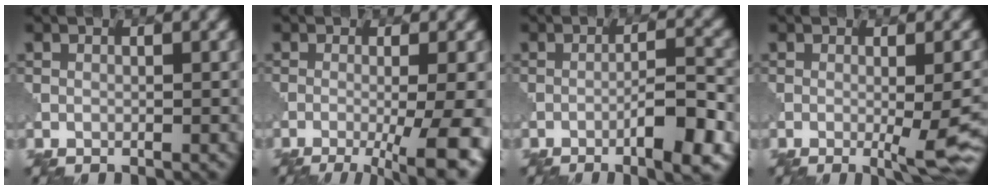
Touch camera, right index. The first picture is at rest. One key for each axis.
{"total": 9.7, "fx": -3.4, "fy": 2.8, "fz": 8.6, "tx": -0.102, "ty": -0.005, "tz": -0.049}
{"total": 6.0, "fx": -2.8, "fy": 1.1, "fz": 5.2, "tx": -0.078, "ty": 0.009, "tz": -0.045}
{"total": 5.7, "fx": -1.3, "fy": 1.2, "fz": 5.5, "tx": -0.073, "ty": -0.013, "tz": -0.016}